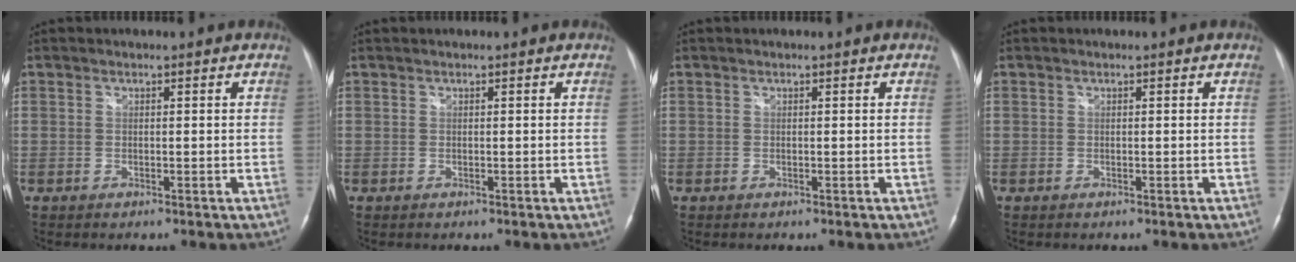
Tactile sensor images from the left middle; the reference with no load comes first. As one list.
[{"total": 0.0}, {"total": 0.0}, {"total": 0.0}]